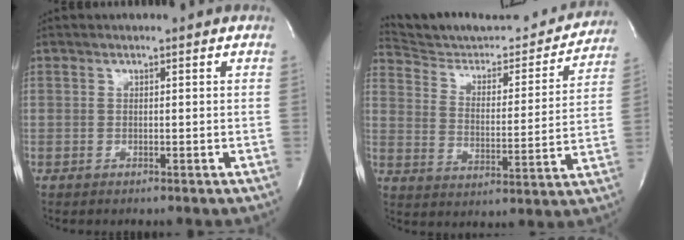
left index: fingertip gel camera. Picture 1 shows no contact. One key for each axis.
{"total": 21.6, "fx": 20.7, "fy": 3.9, "fz": 5.0, "tx": -0.069, "ty": -0.040, "tz": 0.288}